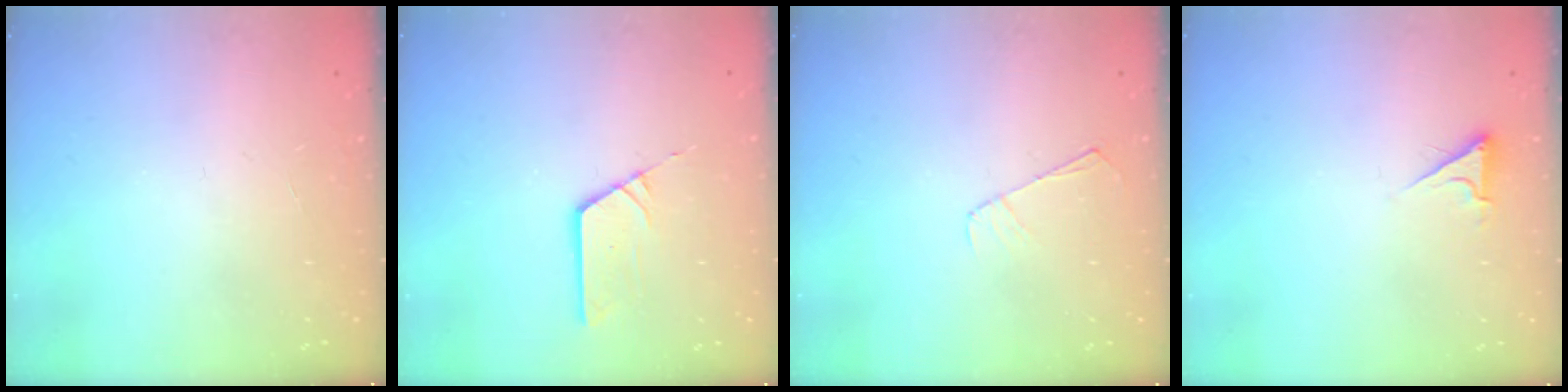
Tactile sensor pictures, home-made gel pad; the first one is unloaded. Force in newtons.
{"total": 3.5, "press": 3.5, "slide": 0.1}
{"total": 3.9, "press": 3.8, "slide": 0.5}
{"total": 3.9, "press": 3.8, "slide": 0.8}